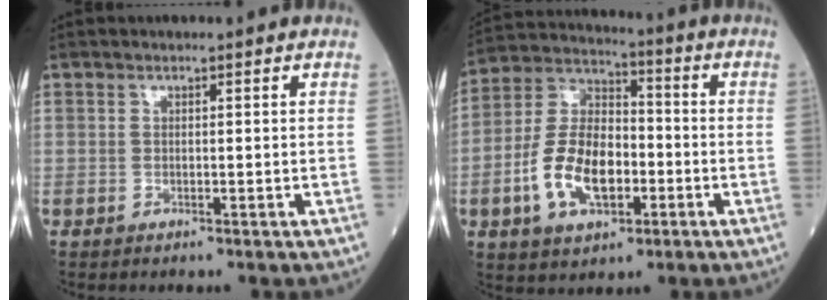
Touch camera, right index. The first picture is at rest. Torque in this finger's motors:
{"motor_torque": [0.82, -0.19, 0.38, 0.21]}